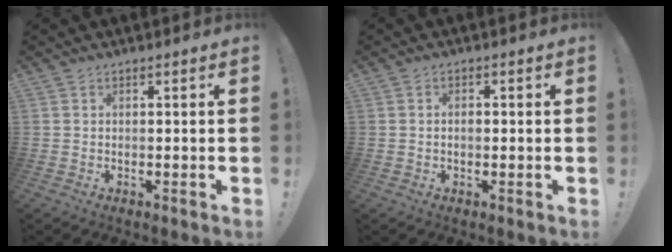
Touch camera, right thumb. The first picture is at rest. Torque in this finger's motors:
{"motor_torque": [-0.03, -0.21, -0.04, 0.16, 0.07]}